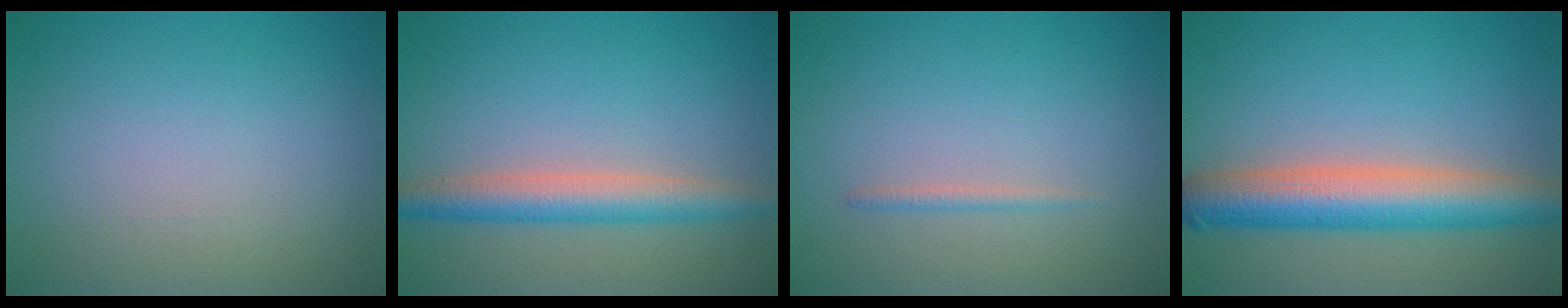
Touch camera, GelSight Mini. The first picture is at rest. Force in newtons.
{"total": 4.1, "press": 4.1, "slide": 0.1}
{"total": 0.8, "press": 0.8, "slide": 0.0}
{"total": 7.1, "press": 7.1, "slide": 0.3}